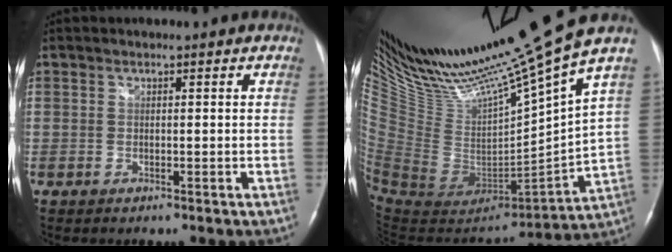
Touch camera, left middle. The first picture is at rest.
{"total": 29.1, "force": [24.4, 1.6, 15.8], "torque": [-0.282, -0.068, 0.417]}